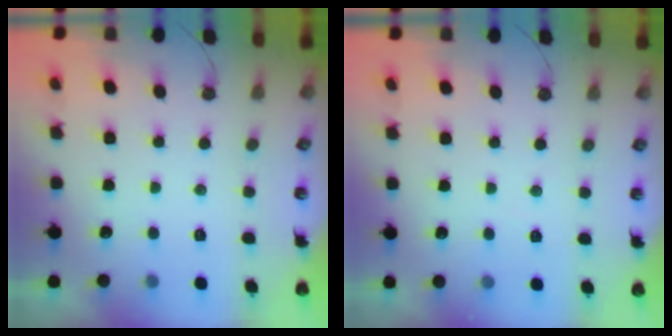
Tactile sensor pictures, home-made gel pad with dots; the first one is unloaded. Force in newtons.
{"total": 2.8, "press": 2.8, "slide": 0.5}